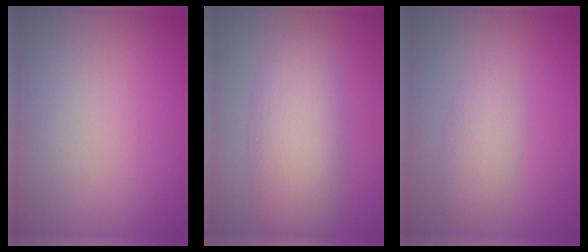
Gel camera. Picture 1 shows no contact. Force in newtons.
{"total": 6.4, "press": 6.4, "slide": 0.5}
{"total": 2.6, "press": 2.6, "slide": 0.1}